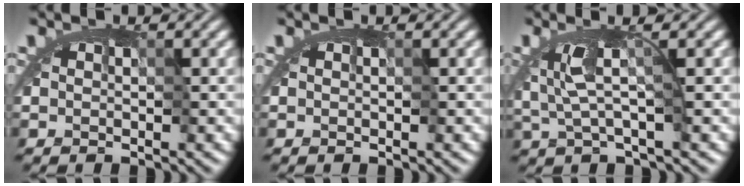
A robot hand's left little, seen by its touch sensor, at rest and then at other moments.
{"total": 0.0}
{"total": 2.0, "force": [-1.0, -0.5, 1.7], "torque": [-0.035, -0.012, -0.017]}